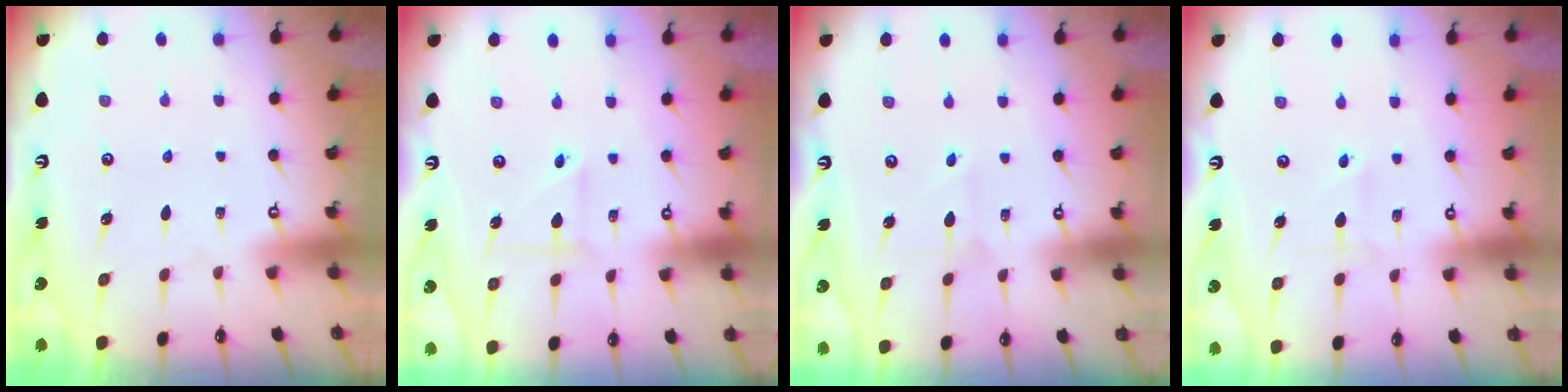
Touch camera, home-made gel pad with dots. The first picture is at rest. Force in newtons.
{"total": 3.1, "press": 3.1, "slide": 0.2}
{"total": 2.6, "press": 2.6, "slide": 0.2}
{"total": 1.6, "press": 1.5, "slide": 0.5}